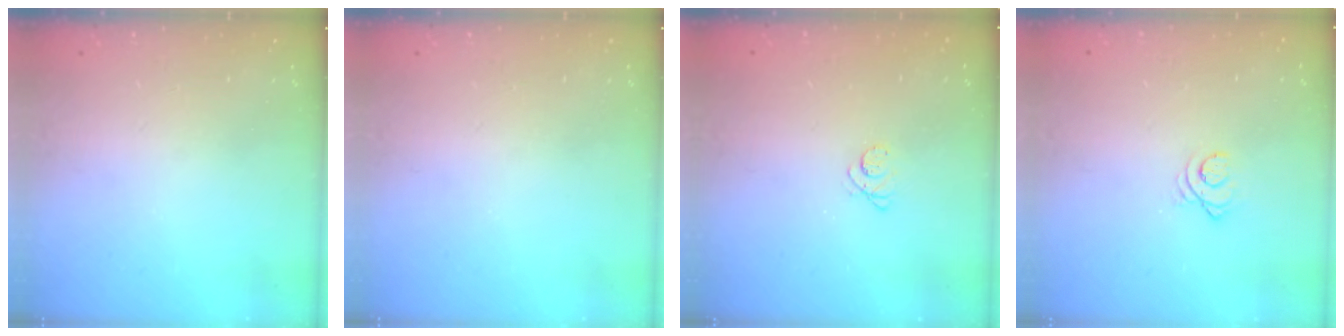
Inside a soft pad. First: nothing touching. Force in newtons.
{"total": 0.0}
{"total": 2.6, "press": 2.5, "slide": 0.3}
{"total": 2.6, "press": 2.6, "slide": 0.3}